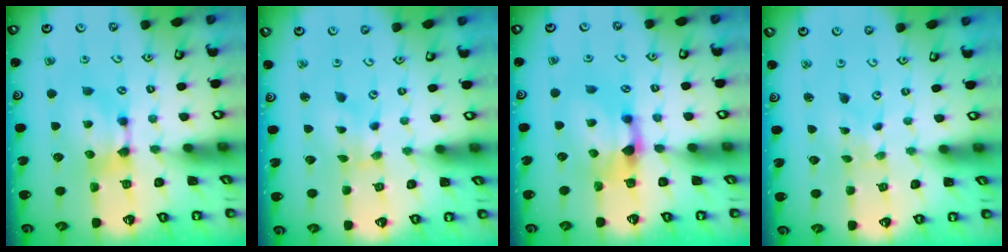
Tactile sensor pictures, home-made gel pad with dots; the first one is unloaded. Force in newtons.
{"total": 3.0, "press": 2.9, "slide": 0.9}
{"total": 1.9, "press": 1.1, "slide": 1.5}
{"total": 6.9, "press": 6.9, "slide": 0.4}